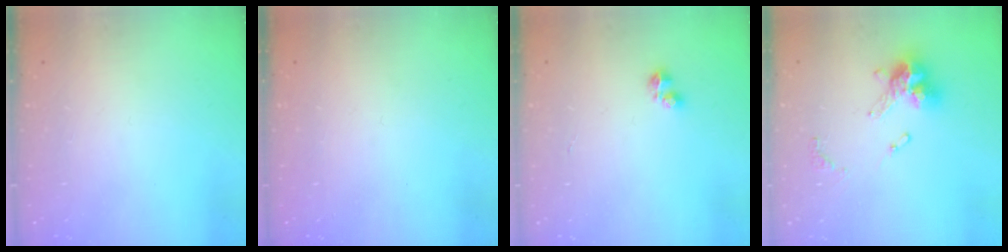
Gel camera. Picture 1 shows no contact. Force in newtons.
{"total": 0.7, "press": 0.6, "slide": 0.3}
{"total": 2.7, "press": 2.7, "slide": 0.5}
{"total": 12.0, "press": 11.9, "slide": 1.4}